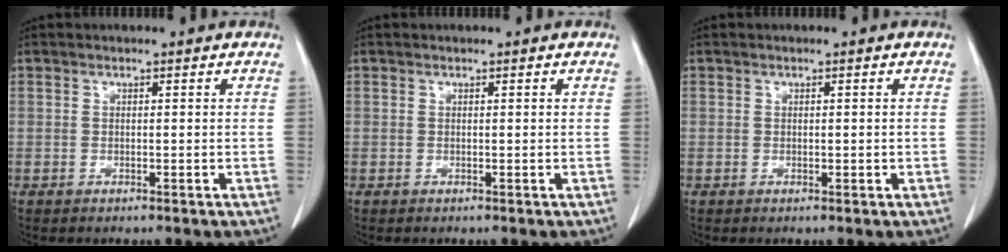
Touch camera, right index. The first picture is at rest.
{"total": 0.0}
{"total": 0.6, "force": [0.0, 0.4, 0.5], "torque": [-0.007, 0.001, 0.003]}